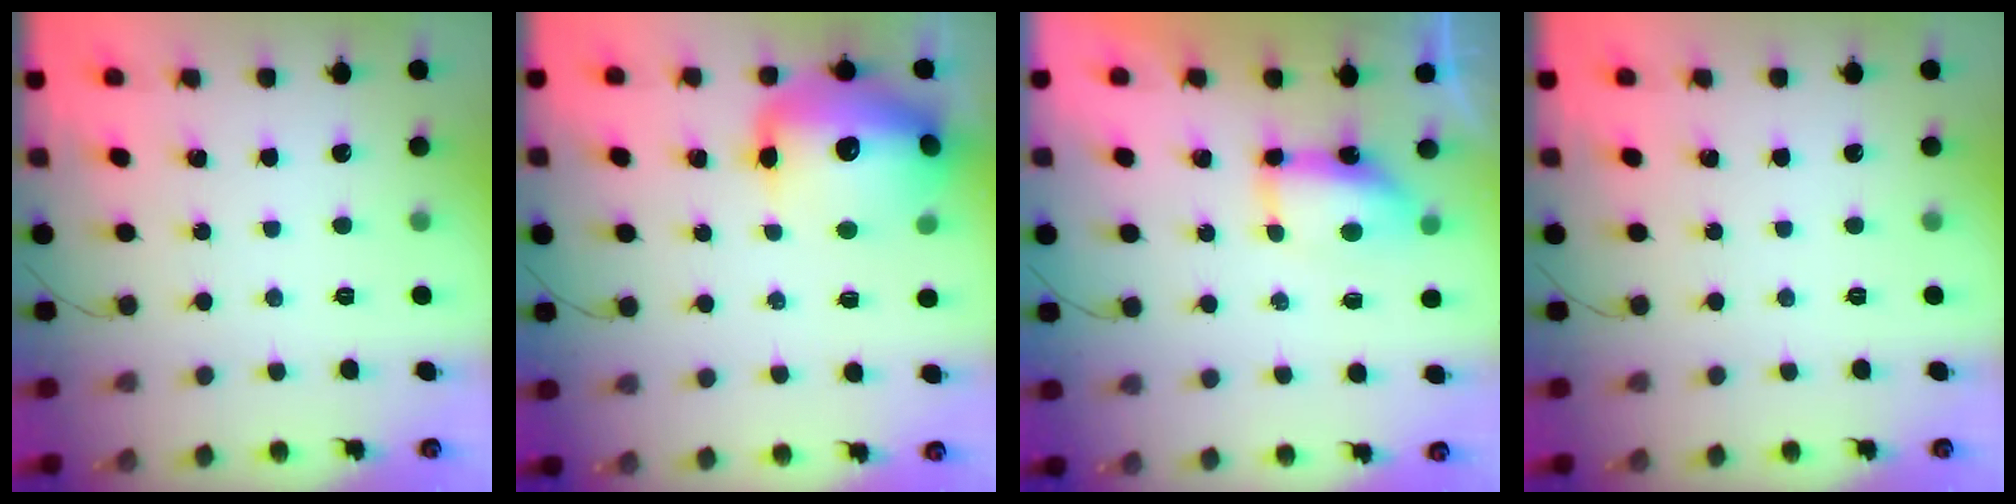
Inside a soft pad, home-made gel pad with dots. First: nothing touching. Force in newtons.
{"total": 20.4, "press": 19.4, "slide": 6.3}
{"total": 7.5, "press": 7.5, "slide": 0.6}
{"total": 0.0}